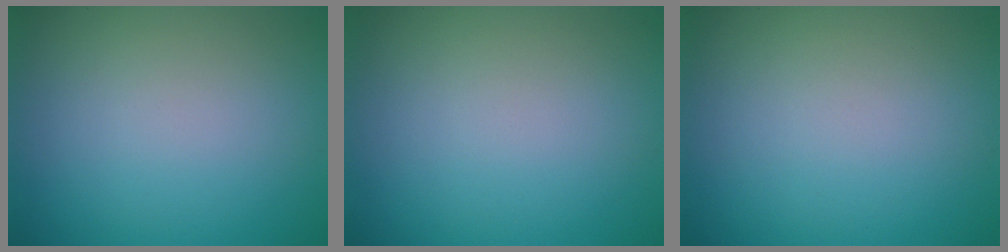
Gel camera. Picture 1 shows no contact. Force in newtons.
{"total": 0.0}
{"total": 0.0}